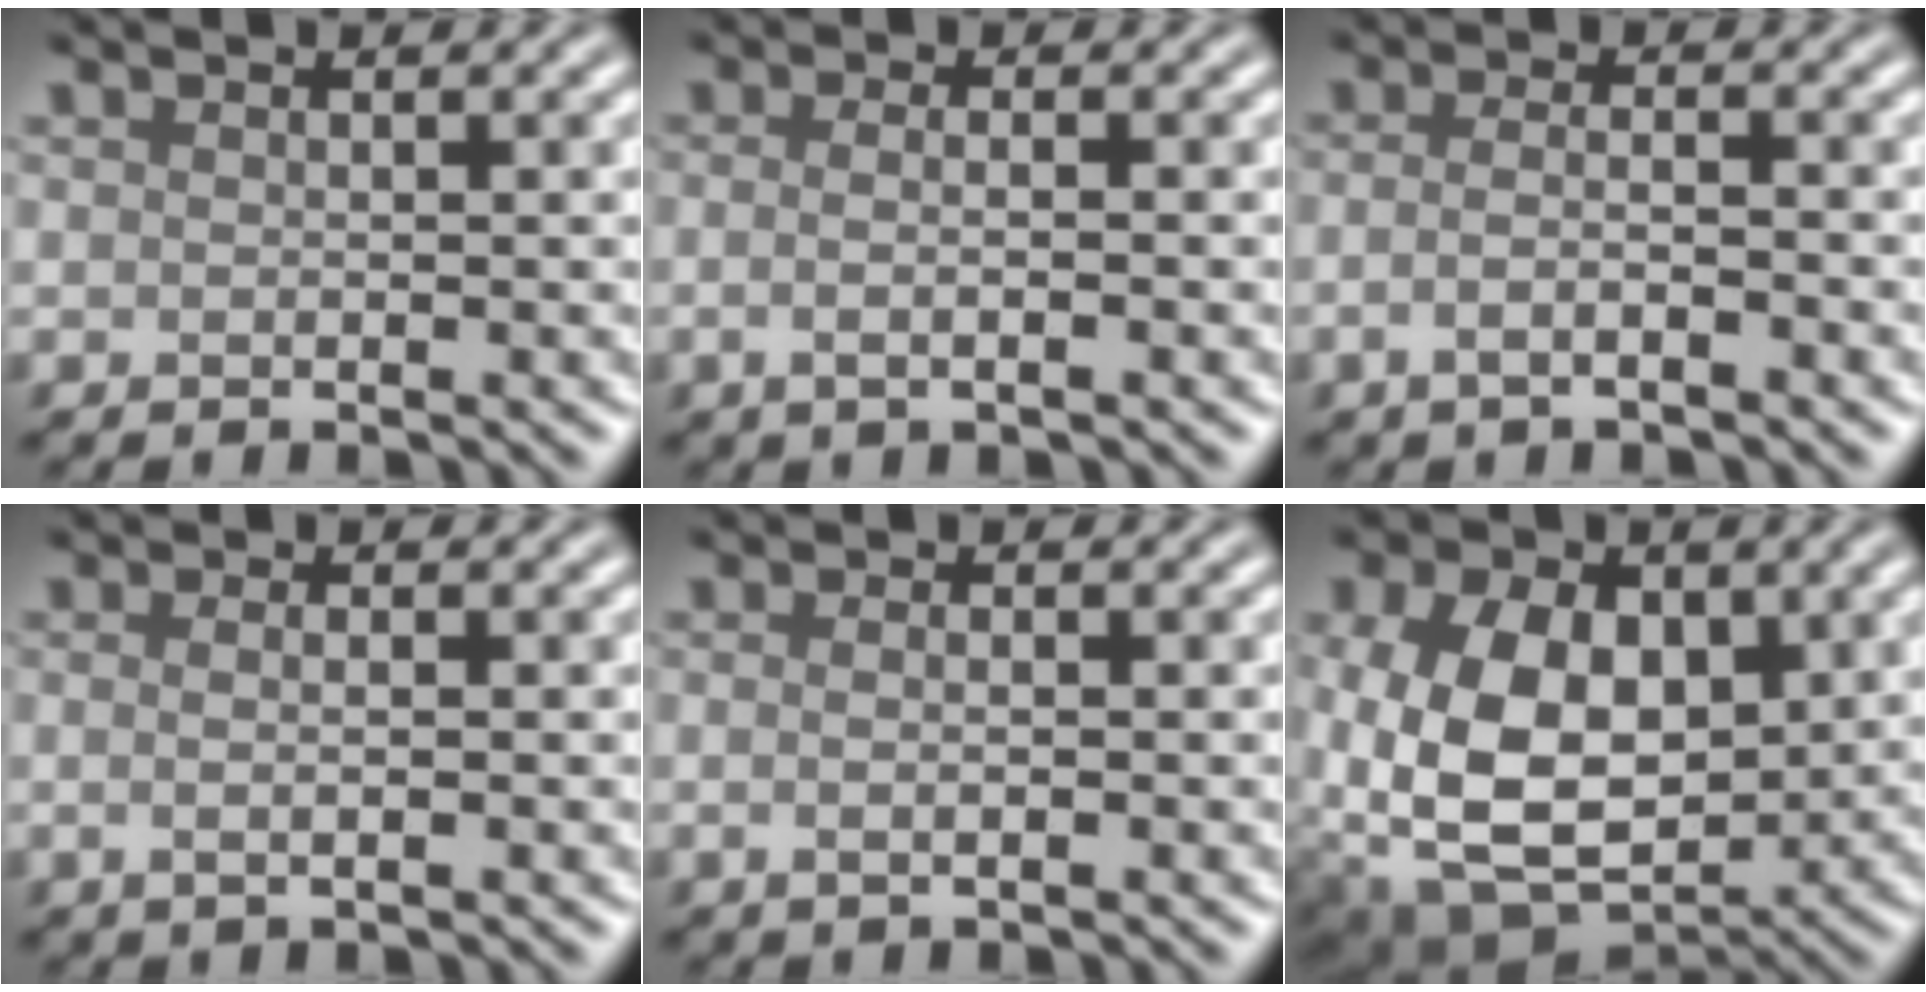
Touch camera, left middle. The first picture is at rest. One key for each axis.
{"total": 2.5, "fx": -0.3, "fy": 1.0, "fz": 2.3, "tx": -0.028, "ty": -0.004, "tz": -0.016}
{"total": 2.3, "fx": -1.1, "fy": 0.8, "fz": 1.9, "tx": -0.036, "ty": 0.000, "tz": -0.027}
{"total": 1.7, "fx": -0.1, "fy": 0.6, "fz": 1.6, "tx": -0.020, "ty": -0.007, "tz": -0.007}
{"total": 1.5, "fx": -0.2, "fy": 0.6, "fz": 1.4, "tx": -0.015, "ty": -0.007, "tz": -0.007}
{"total": 12.4, "fx": 0.5, "fy": 8.6, "fz": 8.8, "tx": -0.181, "ty": -0.018, "tz": 0.020}